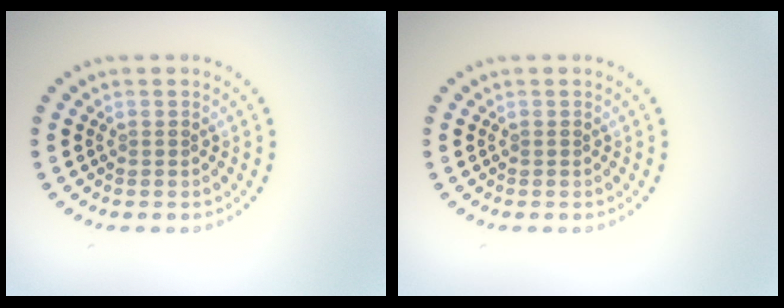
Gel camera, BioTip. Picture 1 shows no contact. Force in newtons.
{"total": 0.0}